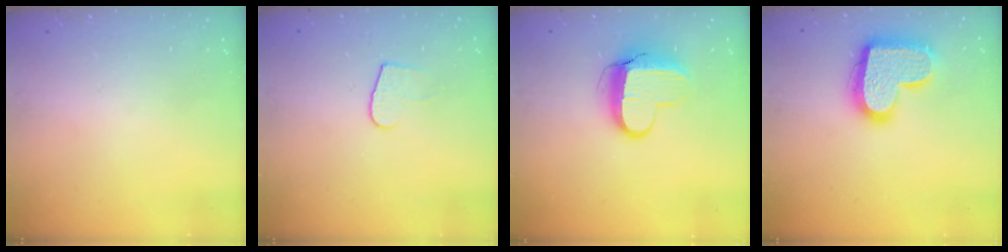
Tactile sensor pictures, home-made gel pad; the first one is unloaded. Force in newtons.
{"total": 6.0, "press": 6.0, "slide": 0.5}
{"total": 9.9, "press": 9.8, "slide": 0.9}
{"total": 18.5, "press": 18.5, "slide": 1.0}